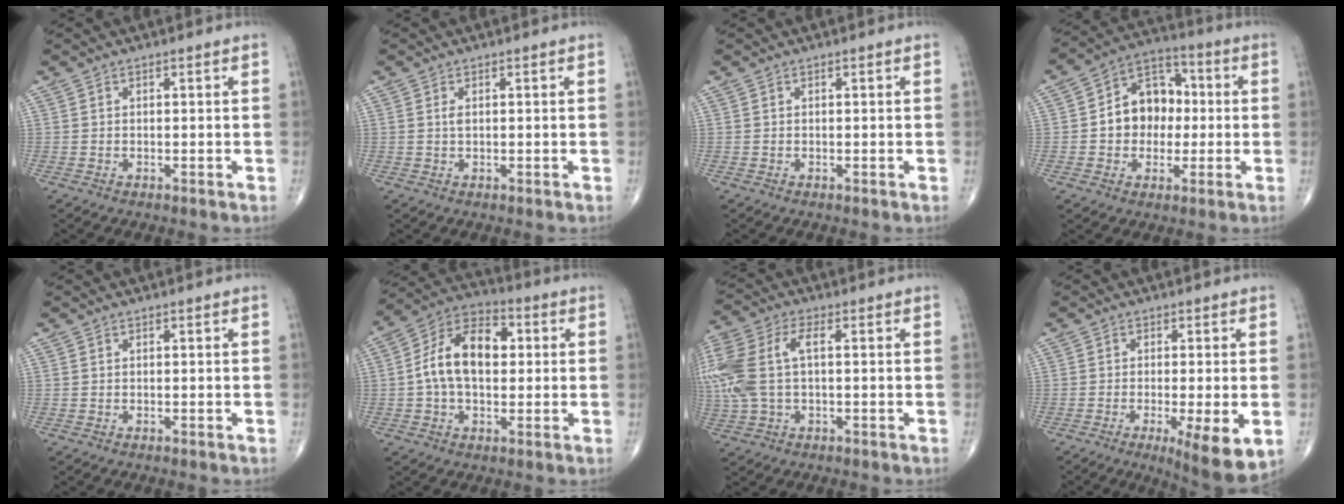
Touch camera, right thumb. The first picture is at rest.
{"total": 0.9, "force": [0.2, 0.4, 0.8], "torque": [-0.015, -0.002, 0.003]}
{"total": 0.0}
{"total": 12.1, "force": [0.0, 9.4, 7.5], "torque": [-0.074, 0.032, -0.009]}
{"total": 0.0}
{"total": 13.7, "force": [1.1, 8.5, 10.7], "torque": [-0.176, 0.031, 0.007]}
{"total": 14.0, "force": [1.2, 7.5, 11.8], "torque": [-0.309, 0.029, 0.026]}
{"total": 9.6, "force": [-3.0, 2.0, 8.9], "torque": [-0.131, -0.023, -0.043]}